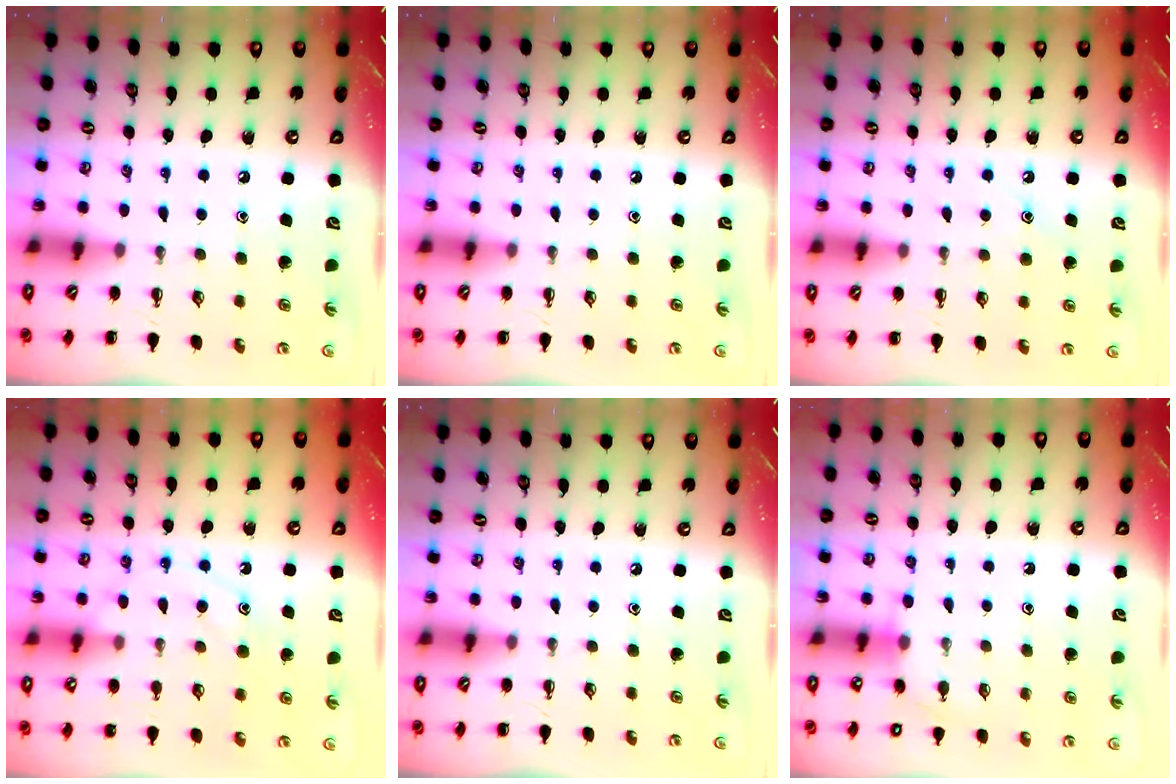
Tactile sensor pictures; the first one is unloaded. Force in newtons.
{"total": 0.0}
{"total": 7.8, "press": 7.8, "slide": 1.1}
{"total": 11.9, "press": 11.9, "slide": 0.9}
{"total": 0.0}
{"total": 6.9, "press": 6.7, "slide": 1.4}